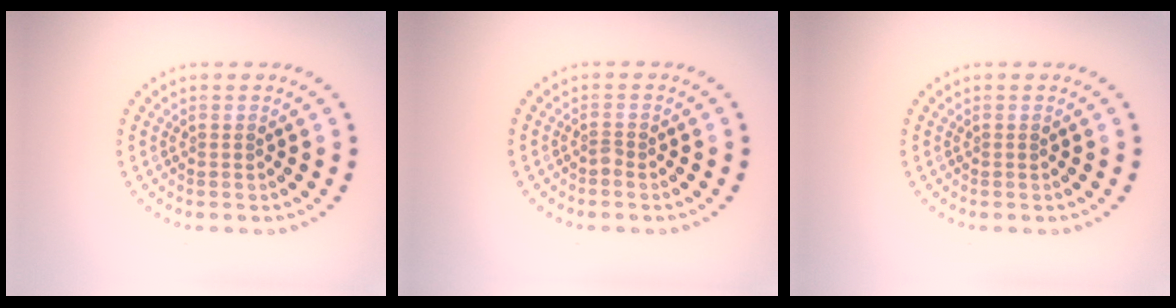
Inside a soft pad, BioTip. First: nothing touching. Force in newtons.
{"total": 0.7, "press": 0.5, "slide": 0.5}
{"total": 0.0}